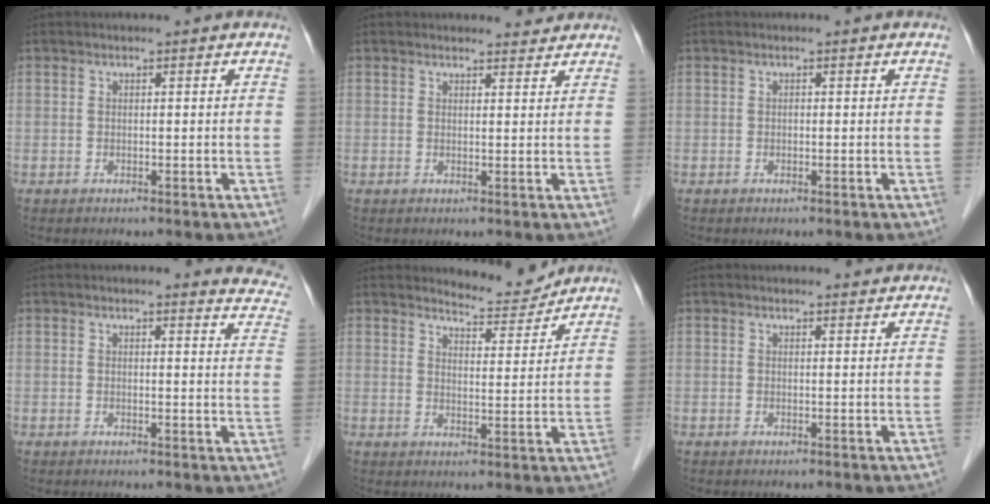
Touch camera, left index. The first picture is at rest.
{"total": 2.3, "force": [2.3, 0.5, -0.2], "torque": [-0.002, -0.005, 0.024]}
{"total": 0.0}
{"total": 7.6, "force": [7.5, 0.9, 0.8], "torque": [0.020, -0.055, 0.043]}
{"total": 5.2, "force": [5.2, 0.4, -0.2], "torque": [-0.006, -0.017, 0.073]}
{"total": 2.3, "force": [2.3, 0.5, 0.2], "torque": [-0.008, 0.002, 0.025]}